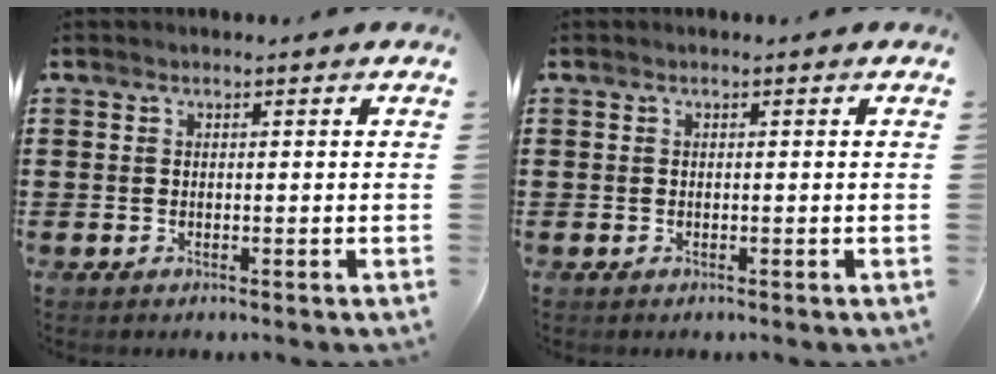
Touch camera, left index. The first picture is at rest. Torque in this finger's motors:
{"motor_torque": [0.00, 0.00, 0.00, -0.01]}